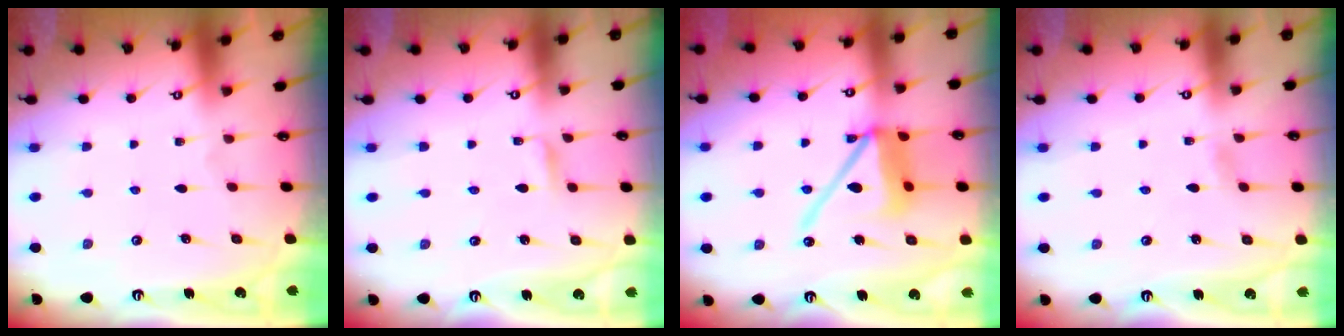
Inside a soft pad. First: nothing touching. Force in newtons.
{"total": 1.8, "press": 1.8, "slide": 0.3}
{"total": 13.6, "press": 13.5, "slide": 1.9}
{"total": 2.3, "press": 2.3, "slide": 0.3}